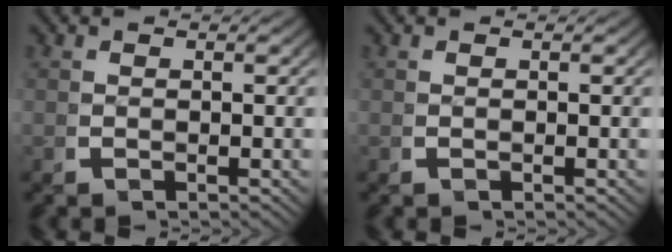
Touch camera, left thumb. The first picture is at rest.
{"total": 0.0}